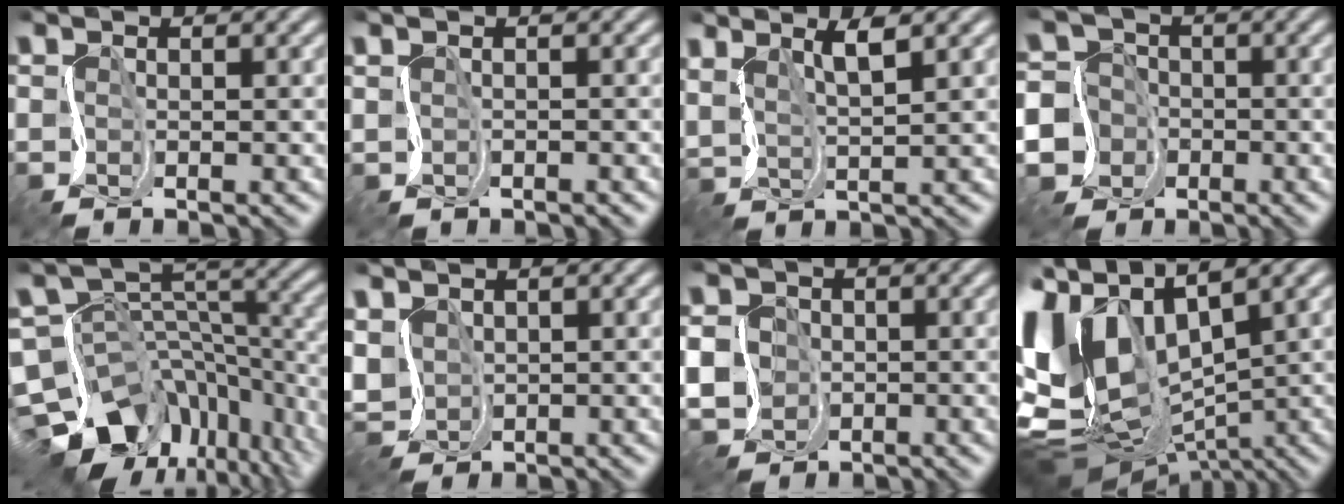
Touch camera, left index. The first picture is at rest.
{"total": 0.7, "force": [-0.2, 0.3, 0.6], "torque": [-0.008, -0.004, -0.001]}
{"total": 3.2, "force": [1.9, 0.3, 2.6], "torque": [-0.061, 0.002, 0.038]}
{"total": 11.7, "force": [-5.1, 10.3, 2.4], "torque": [-0.074, -0.018, -0.120]}
{"total": 14.5, "force": [-8.7, 8.3, 8.1], "torque": [-0.152, 0.000, -0.117]}
{"total": 3.5, "force": [0.6, 2.7, 2.0], "torque": [-0.077, 0.001, 0.014]}
{"total": 5.8, "force": [-1.3, 5.2, 2.4], "torque": [-0.058, -0.004, -0.051]}
{"total": 14.6, "force": [0.7, 9.3, 11.3], "torque": [-0.267, 0.007, 0.024]}